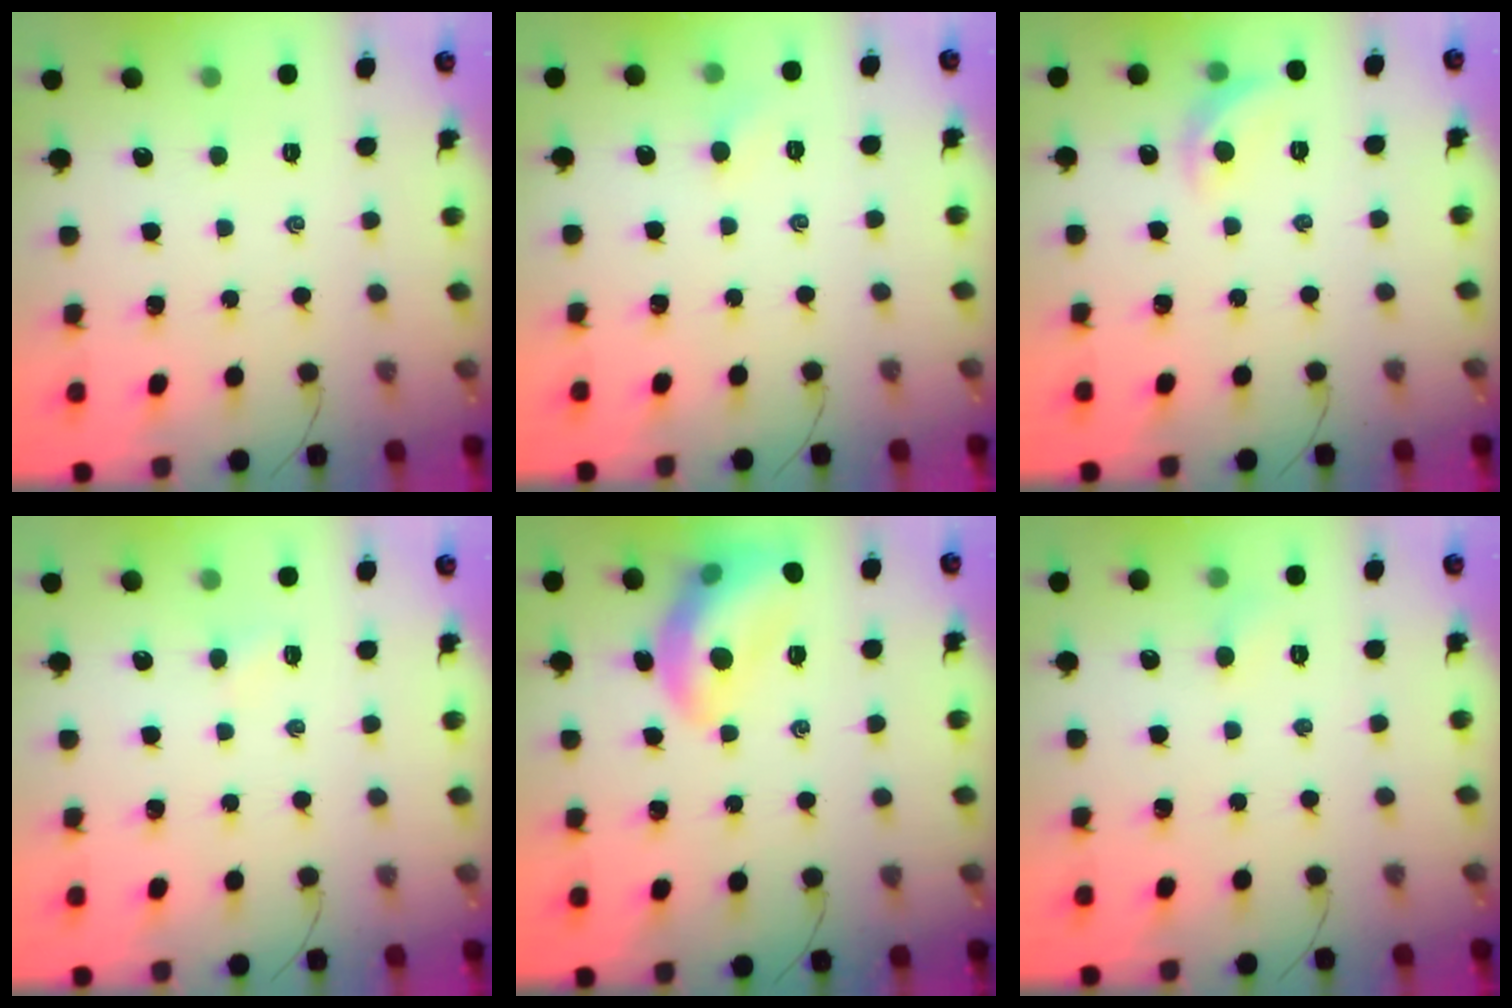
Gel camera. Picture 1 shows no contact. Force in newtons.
{"total": 3.7, "press": 3.6, "slide": 1.2}
{"total": 7.6, "press": 7.4, "slide": 1.6}
{"total": 1.6, "press": 1.5, "slide": 0.5}
{"total": 13.7, "press": 13.6, "slide": 1.1}
{"total": 3.0, "press": 2.8, "slide": 1.0}